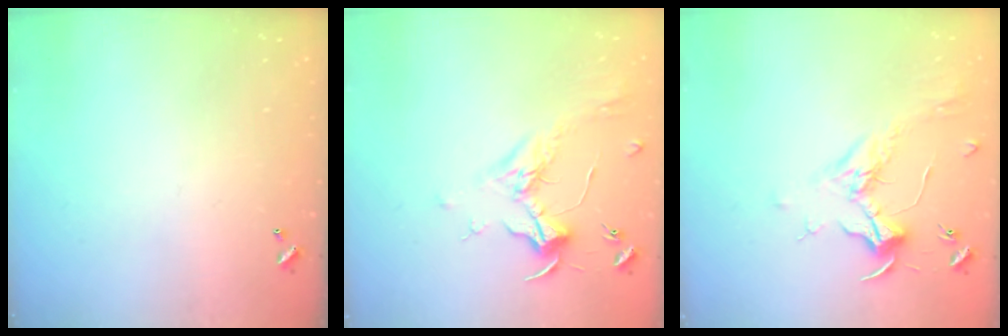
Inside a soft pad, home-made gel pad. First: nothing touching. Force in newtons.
{"total": 2.0, "press": 1.8, "slide": 0.7}
{"total": 1.8, "press": 1.6, "slide": 0.8}